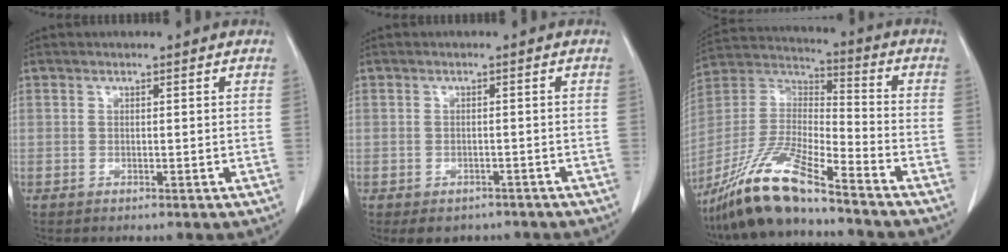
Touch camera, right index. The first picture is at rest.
{"total": 4.4, "force": [-3.4, 2.7, 0.9], "torque": [-0.001, 0.006, -0.041]}
{"total": 15.7, "force": [-12.4, 1.6, 9.5], "torque": [-0.198, -0.013, -0.234]}